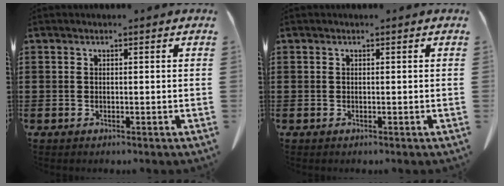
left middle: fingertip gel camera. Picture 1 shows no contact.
{"total": 0.0}